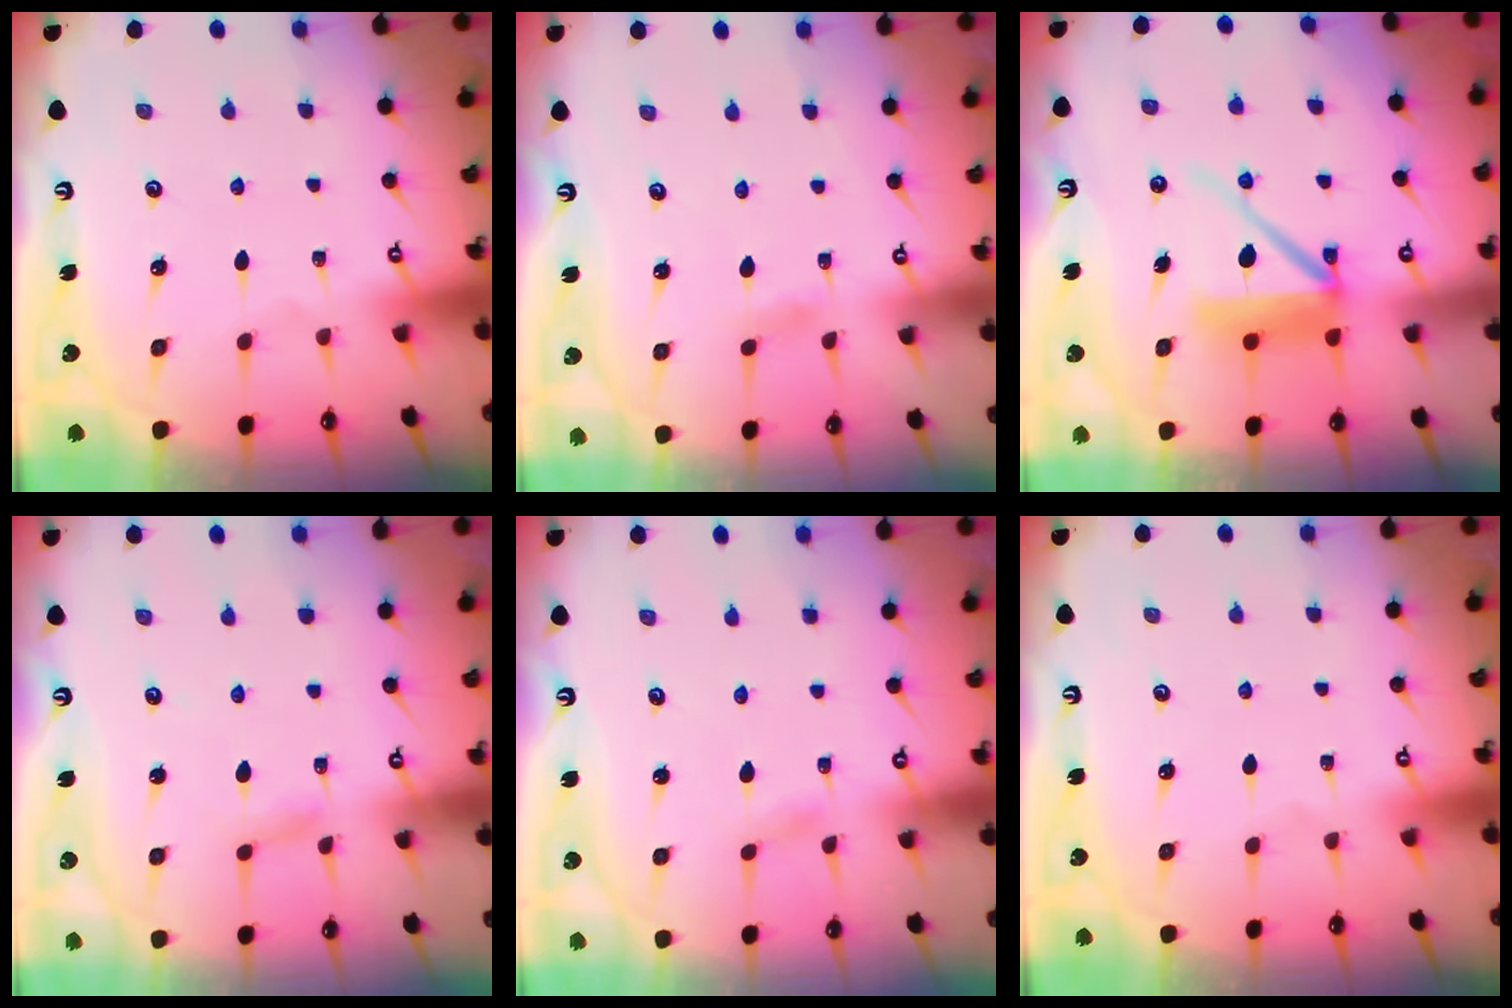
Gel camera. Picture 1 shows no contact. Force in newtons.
{"total": 2.6, "press": 2.6, "slide": 0.3}
{"total": 10.7, "press": 10.6, "slide": 1.0}
{"total": 2.4, "press": 2.4, "slide": 0.3}
{"total": 1.5, "press": 1.5, "slide": 0.2}
{"total": 0.0}